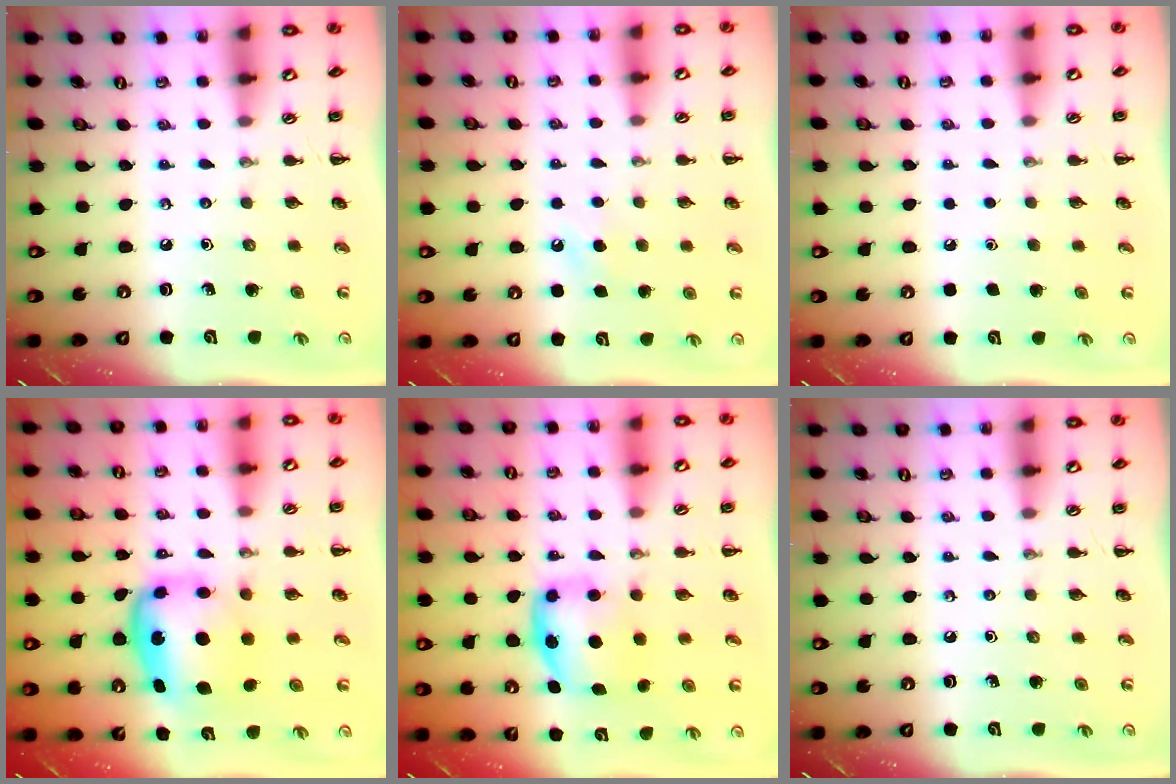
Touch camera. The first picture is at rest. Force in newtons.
{"total": 4.9, "press": 4.8, "slide": 1.2}
{"total": 1.8, "press": 1.7, "slide": 0.1}
{"total": 7.4, "press": 7.2, "slide": 1.6}
{"total": 6.6, "press": 6.6, "slide": 0.4}
{"total": 0.0}